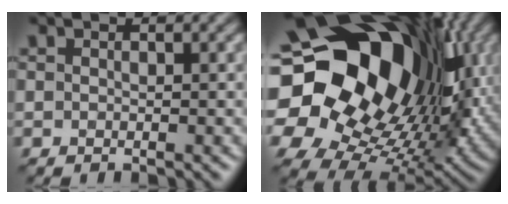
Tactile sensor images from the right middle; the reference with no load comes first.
{"total": 20.9, "force": [5.4, 15.5, 13.0], "torque": [-0.269, 0.007, 0.105]}